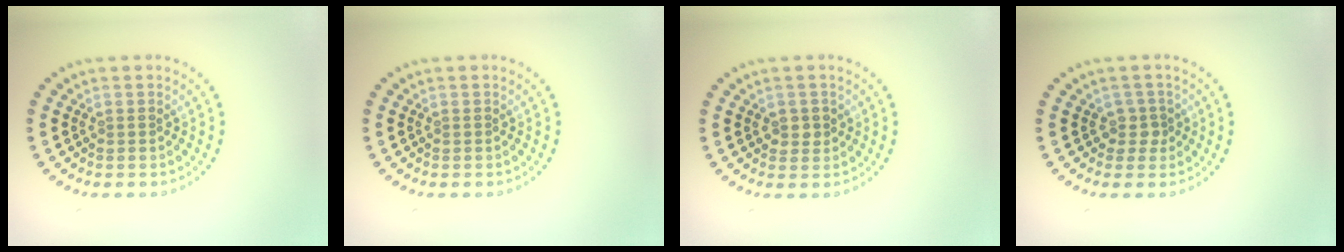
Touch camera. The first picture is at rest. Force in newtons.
{"total": 0.0}
{"total": 1.5, "press": 1.5, "slide": 0.3}
{"total": 1.5, "press": 1.2, "slide": 1.0}